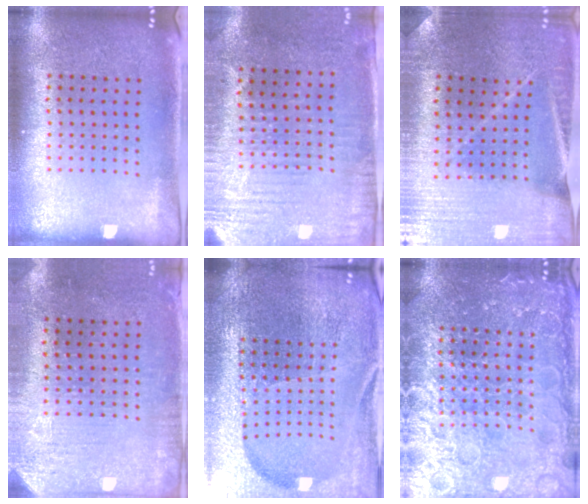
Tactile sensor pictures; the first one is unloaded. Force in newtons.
{"total": 3.0, "press": 2.5, "slide": 1.7}
{"total": 1.4, "press": 1.4, "slide": 0.2}
{"total": 3.1, "press": 2.5, "slide": 1.8}
{"total": 5.2, "press": 4.8, "slide": 2.0}
{"total": 7.0, "press": 7.0, "slide": 1.0}